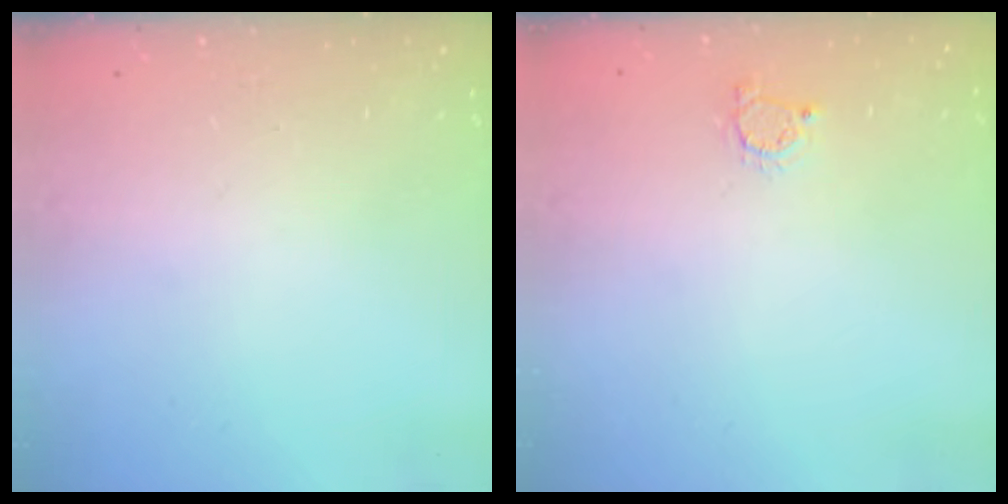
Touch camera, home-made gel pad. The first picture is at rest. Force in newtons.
{"total": 2.2, "press": 2.2, "slide": 0.4}